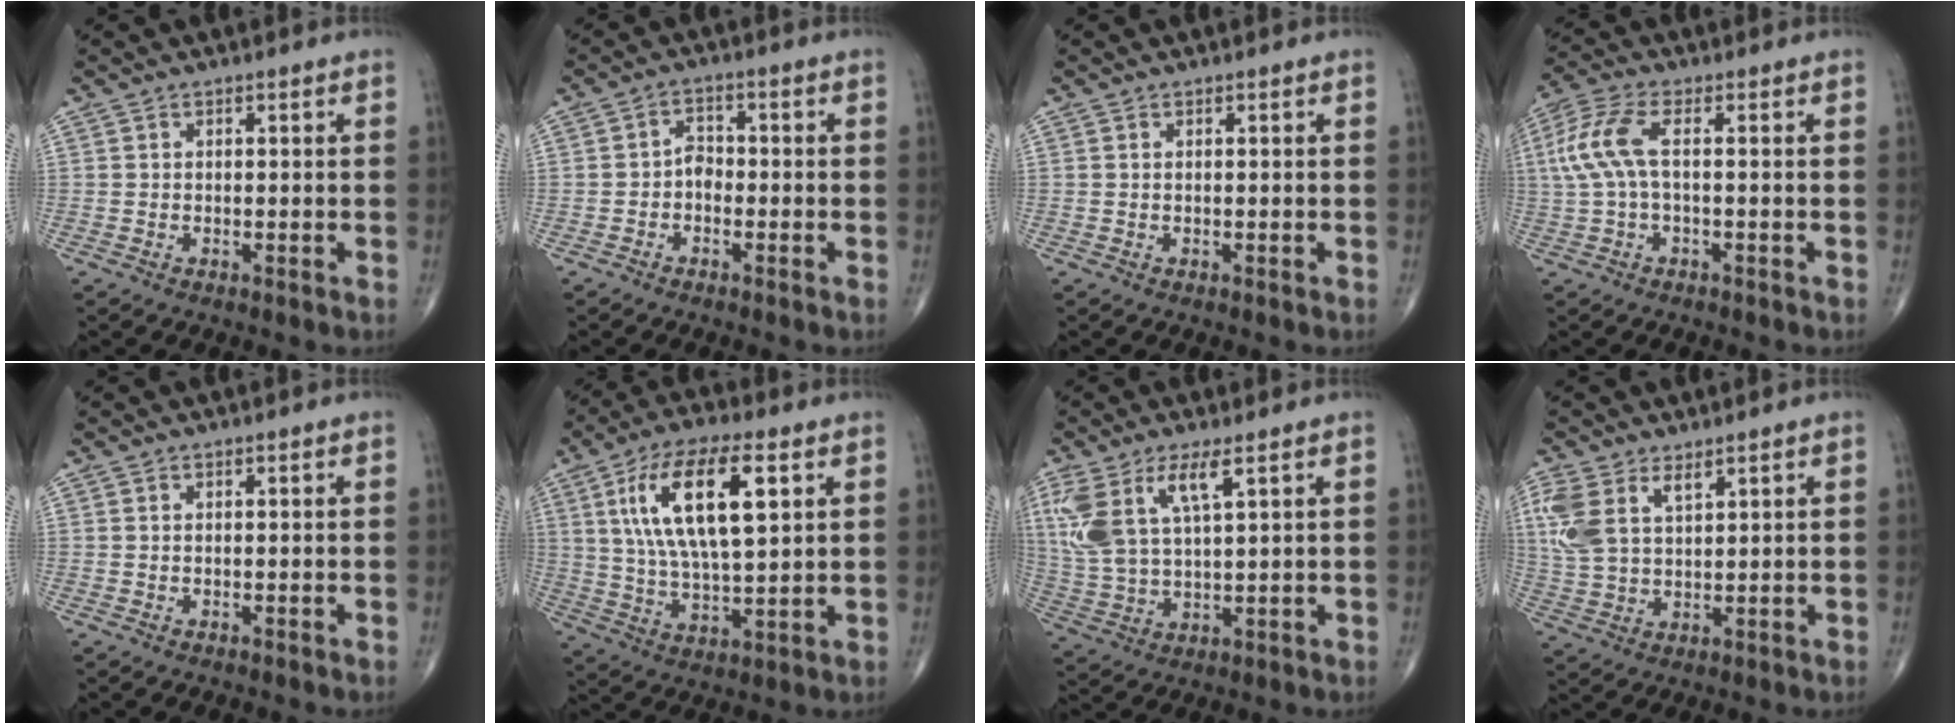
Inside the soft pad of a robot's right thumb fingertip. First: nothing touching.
{"total": 2.9, "force": [-1.0, 2.0, 1.8], "torque": [-0.018, 0.015, -0.027]}
{"total": 0.0}
{"total": 8.3, "force": [0.7, 3.2, 7.6], "torque": [-0.201, 0.023, 0.010]}
{"total": 0.0}
{"total": 17.8, "force": [5.6, 6.9, 15.4], "torque": [-0.278, -0.003, 0.100]}
{"total": 12.3, "force": [5.5, 4.4, 10.1], "torque": [-0.234, -0.013, 0.118]}
{"total": 9.4, "force": [4.6, 4.9, 6.6], "torque": [-0.151, -0.003, 0.100]}